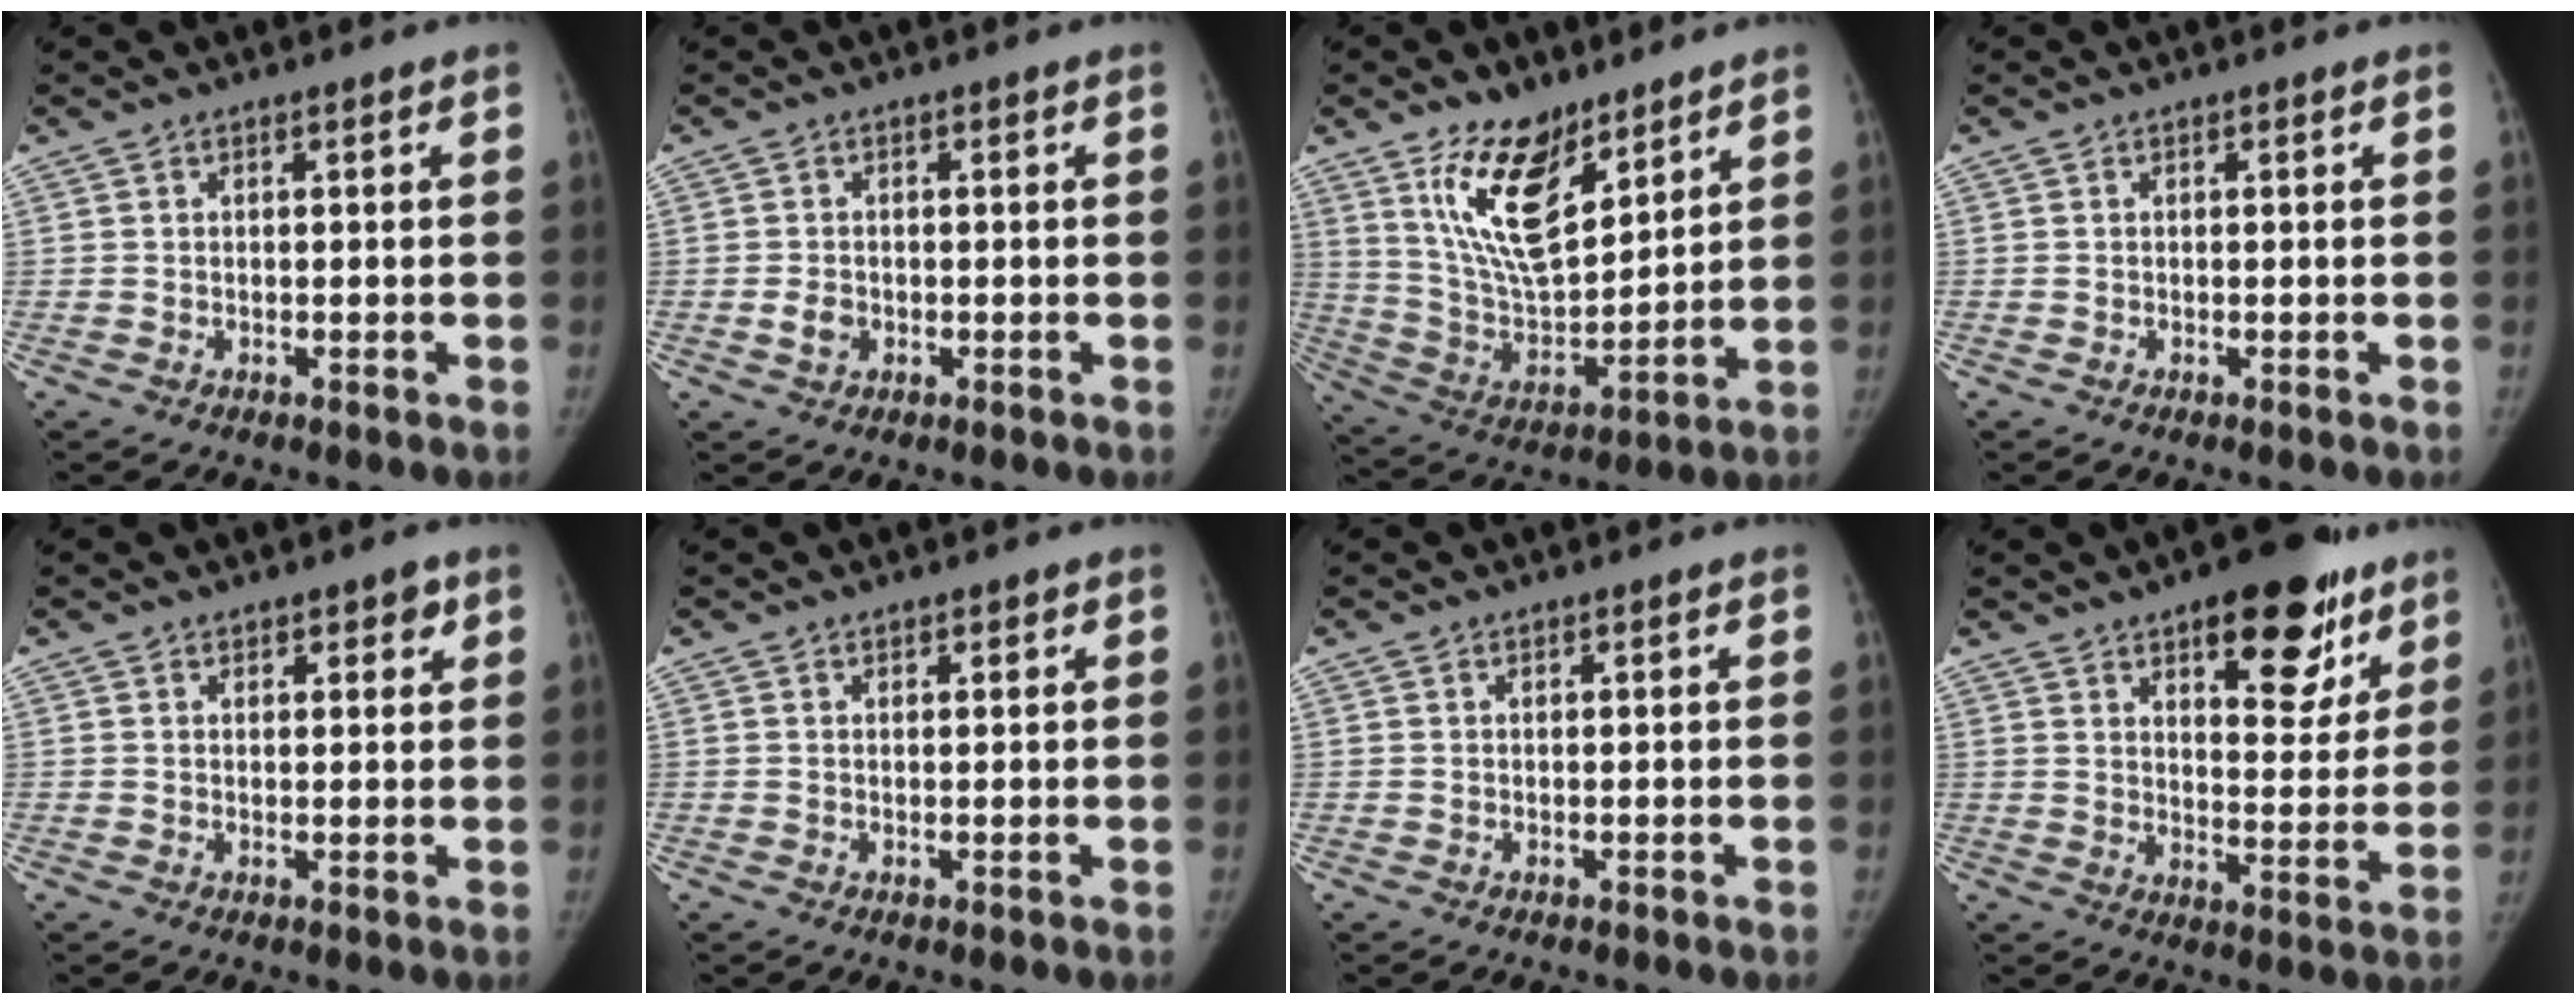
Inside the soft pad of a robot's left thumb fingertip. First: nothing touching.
{"total": 2.4, "force": [-0.6, 2.0, 1.3], "torque": [-0.016, 0.003, -0.010]}
{"total": 16.0, "force": [10.0, 7.4, 10.2], "torque": [-0.141, -0.069, 0.198]}
{"total": 0.0}
{"total": 2.8, "force": [1.8, 1.6, 1.5], "torque": [0.002, -0.008, 0.023]}
{"total": 1.0, "force": [0.7, 0.6, 0.3], "torque": [0.006, -0.004, 0.007]}
{"total": 0.0}
{"total": 18.2, "force": [10.7, 8.1, 12.2], "torque": [-0.103, -0.050, 0.148]}